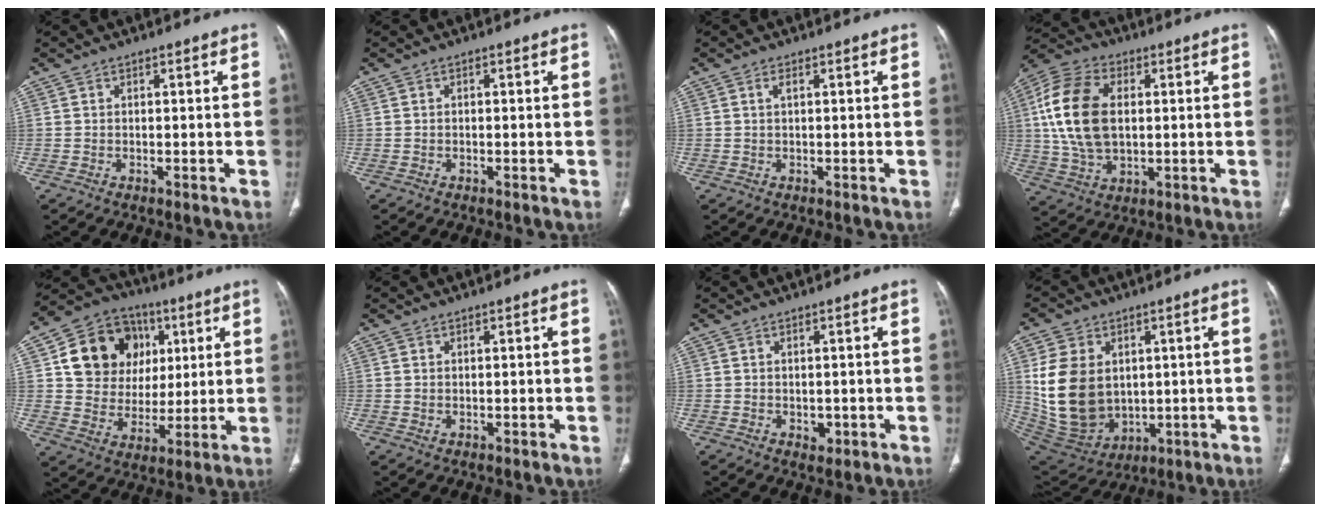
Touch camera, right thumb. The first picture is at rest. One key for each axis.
{"total": 0.0}
{"total": 0.8, "fx": 0.2, "fy": 0.2, "fz": 0.8, "tx": -0.017, "ty": 0.001, "tz": 0.003}
{"total": 16.6, "fx": 2.1, "fy": 10.3, "fz": 12.9, "tx": -0.258, "ty": 0.007, "tz": 0.038}
{"total": 17.6, "fx": 5.3, "fy": 14.5, "fz": 8.5, "tx": -0.108, "ty": 0.008, "tz": 0.097}
{"total": 0.0}
{"total": 1.7, "fx": -0.4, "fy": 1.2, "fz": 1.1, "tx": -0.009, "ty": -0.001, "tz": 0.000}
{"total": 16.6, "fx": 2.2, "fy": 12.4, "fz": 10.8, "tx": -0.189, "ty": -0.016, "tz": 0.071}